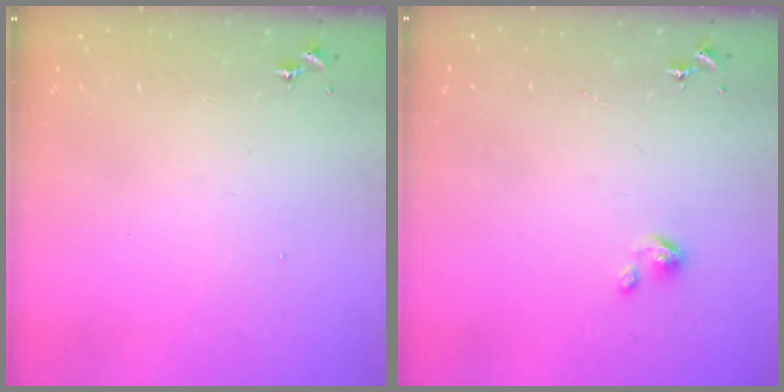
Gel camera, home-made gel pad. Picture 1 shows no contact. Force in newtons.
{"total": 4.3, "press": 4.3, "slide": 0.3}